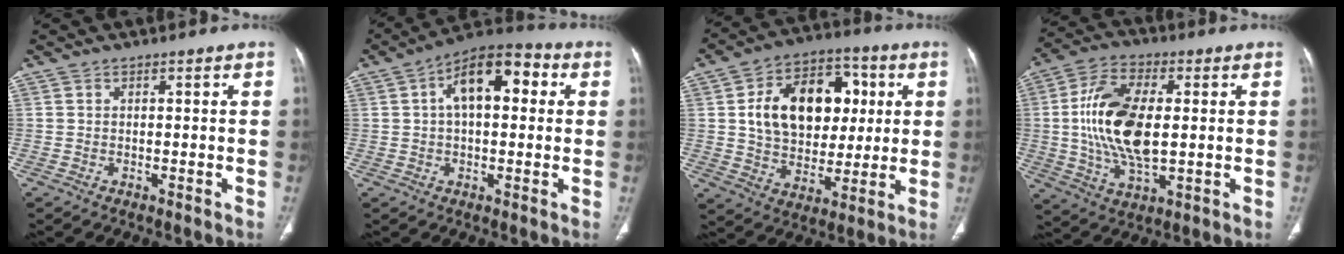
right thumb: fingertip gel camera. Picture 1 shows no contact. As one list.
[{"total": 13.0, "force": [2.9, 6.8, 10.7], "torque": [-0.146, 0.029, 0.036]}, {"total": 20.0, "force": [3.9, 13.9, 13.8], "torque": [-0.181, 0.010, 0.068]}, {"total": 16.6, "force": [0.8, 8.4, 14.3], "torque": [-0.281, 0.001, 0.017]}]